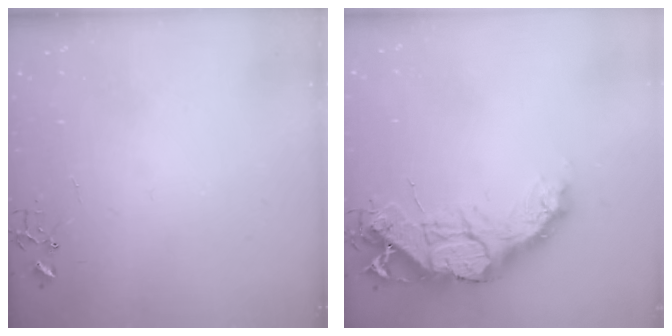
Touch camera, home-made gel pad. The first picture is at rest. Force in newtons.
{"total": 17.6, "press": 17.5, "slide": 2.1}